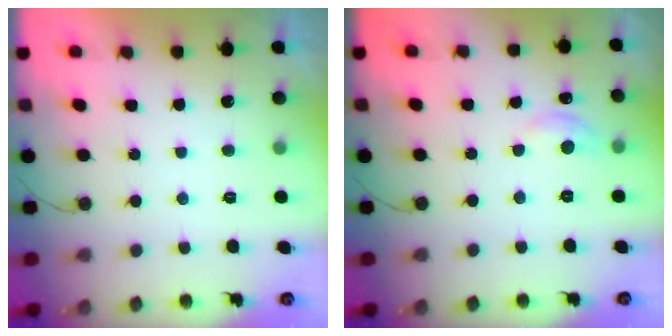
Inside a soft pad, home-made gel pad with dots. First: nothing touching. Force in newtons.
{"total": 6.2, "press": 6.2, "slide": 0.5}